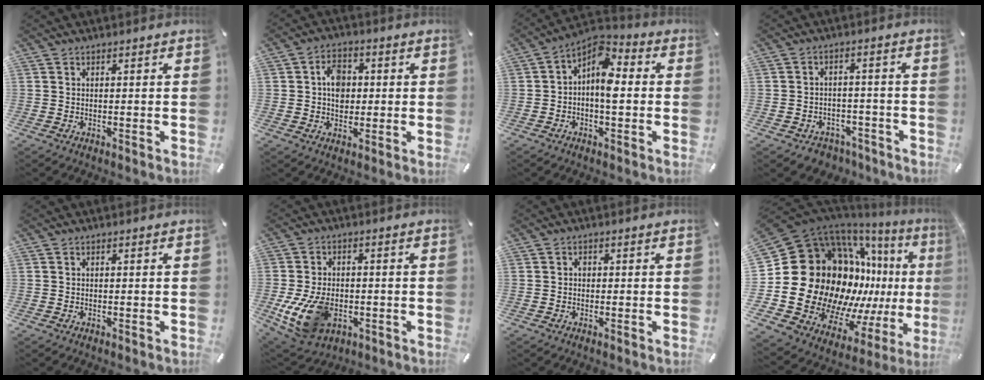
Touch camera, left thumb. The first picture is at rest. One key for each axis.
{"total": 6.8, "fx": 0.4, "fy": 5.4, "fz": 4.0, "tx": -0.058, "ty": 0.005, "tz": 0.005}
{"total": 8.4, "fx": 0.0, "fy": 4.9, "fz": 6.8, "tx": -0.112, "ty": -0.015, "tz": -0.006}
{"total": 4.3, "fx": -2.8, "fy": 3.1, "fz": 0.8, "tx": -0.010, "ty": 0.019, "tz": -0.052}
{"total": 0.0}
{"total": 13.4, "fx": -3.2, "fy": 9.2, "fz": 9.2, "tx": -0.200, "ty": -0.001, "tz": -0.055}
{"total": 1.1, "fx": -0.1, "fy": 0.9, "fz": 0.5, "tx": -0.011, "ty": 0.005, "tz": -0.003}
{"total": 30.4, "fx": 1.6, "fy": 23.3, "fz": 19.5, "tx": -0.334, "ty": -0.088, "tz": 0.099}